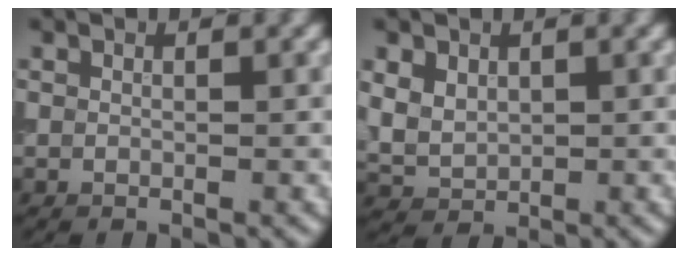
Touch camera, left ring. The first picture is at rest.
{"total": 3.0, "force": [0.7, 2.4, 1.7], "torque": [-0.044, -0.003, 0.018]}